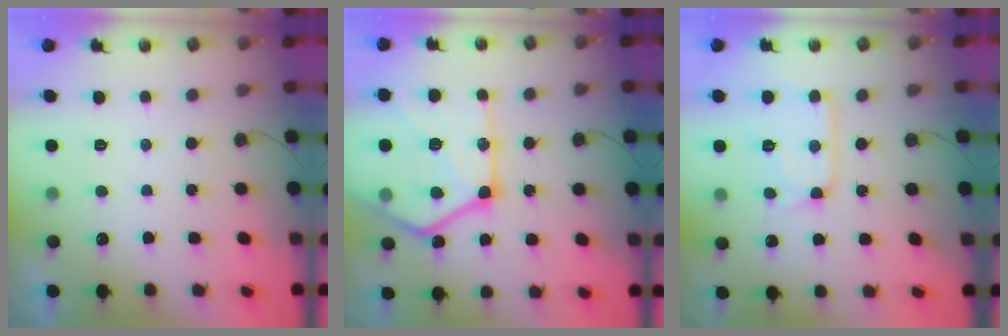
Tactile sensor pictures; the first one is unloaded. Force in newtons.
{"total": 28.2, "press": 28.1, "slide": 3.0}
{"total": 12.1, "press": 12.0, "slide": 0.9}